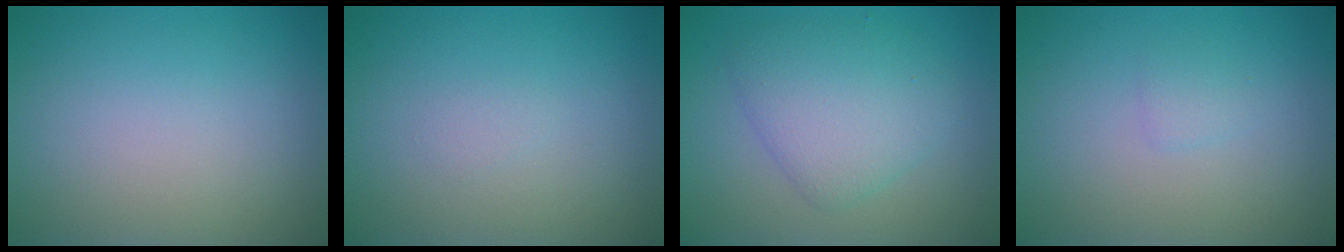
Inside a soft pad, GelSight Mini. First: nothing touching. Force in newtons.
{"total": 0.5, "press": 0.5, "slide": 0.1}
{"total": 4.5, "press": 4.5, "slide": 0.1}
{"total": 0.8, "press": 0.8, "slide": 0.0}